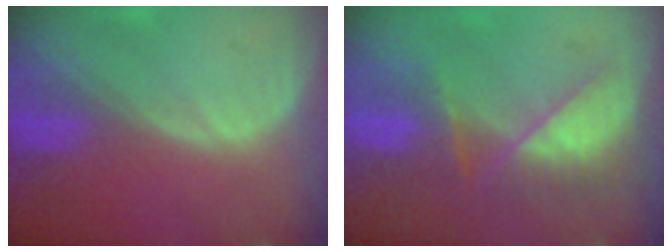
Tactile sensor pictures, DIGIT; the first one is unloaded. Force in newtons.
{"total": 8.2, "press": 7.0, "slide": 4.3}